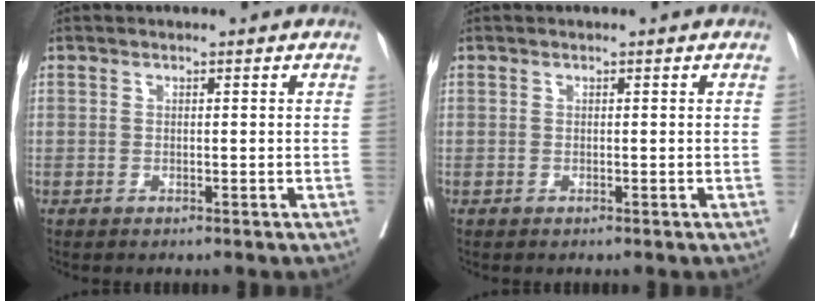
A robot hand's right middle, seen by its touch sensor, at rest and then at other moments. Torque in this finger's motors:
{"motor_torque": [-0.01, 0.01, 0.00, -0.01]}